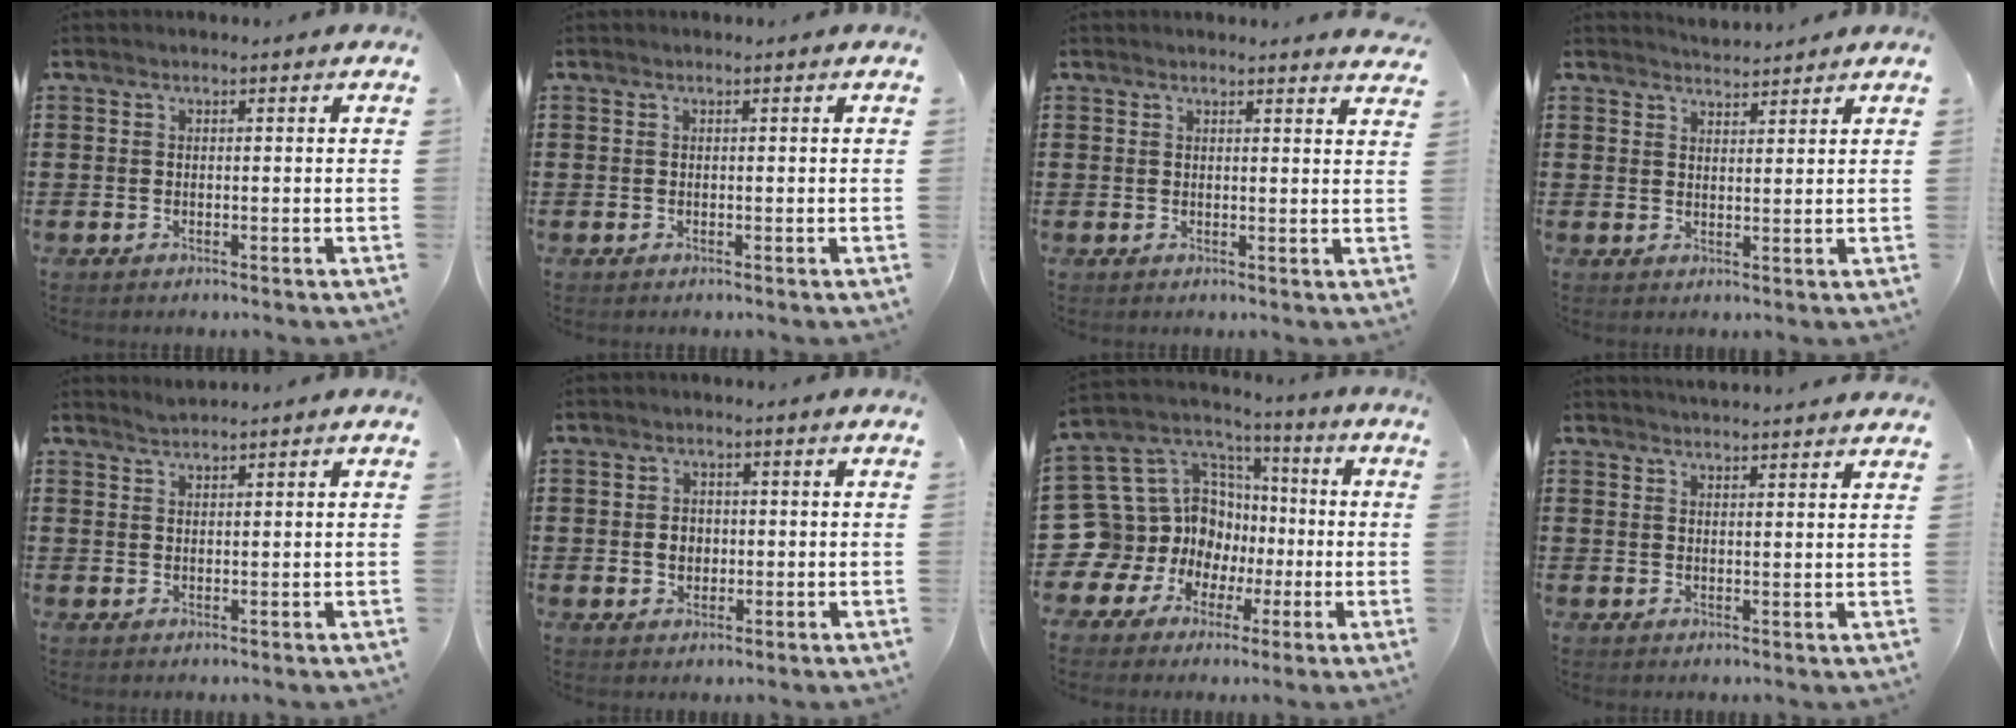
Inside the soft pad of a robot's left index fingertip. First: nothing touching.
{"total": 0.0}
{"total": 1.7, "force": [1.7, -0.1, 0.3], "torque": [-0.002, -0.005, 0.031]}
{"total": 2.4, "force": [2.4, 0.2, 0.0], "torque": [-0.007, -0.002, 0.046]}
{"total": 1.4, "force": [1.4, -0.1, 0.1], "torque": [-0.004, 0.000, 0.027]}
{"total": 2.8, "force": [-0.1, 2.2, 1.7], "torque": [-0.031, 0.003, -0.007]}
{"total": 14.6, "force": [-0.9, 13.8, 4.5], "torque": [-0.145, -0.029, 0.014]}
{"total": 2.5, "force": [2.5, -0.3, 0.1], "torque": [-0.008, -0.009, 0.048]}